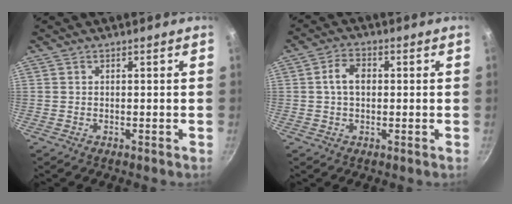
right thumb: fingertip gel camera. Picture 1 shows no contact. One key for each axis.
{"total": 5.0, "fx": 0.4, "fy": 3.4, "fz": 3.6, "tx": -0.056, "ty": 0.014, "tz": 0.001}